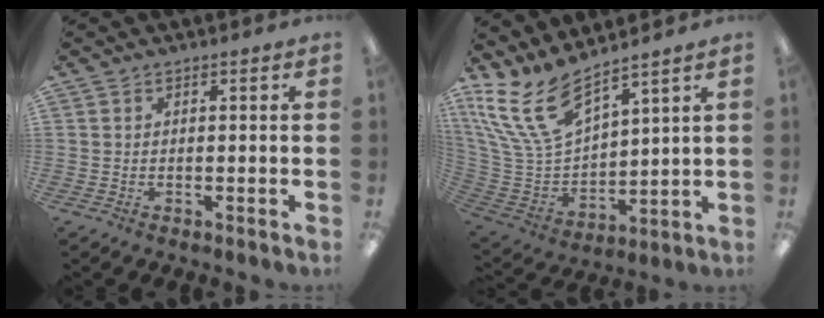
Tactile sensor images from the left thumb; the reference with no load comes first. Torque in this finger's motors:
{"motor_torque": [0.41, 0.08, 1.19, -1.60, 0.39]}